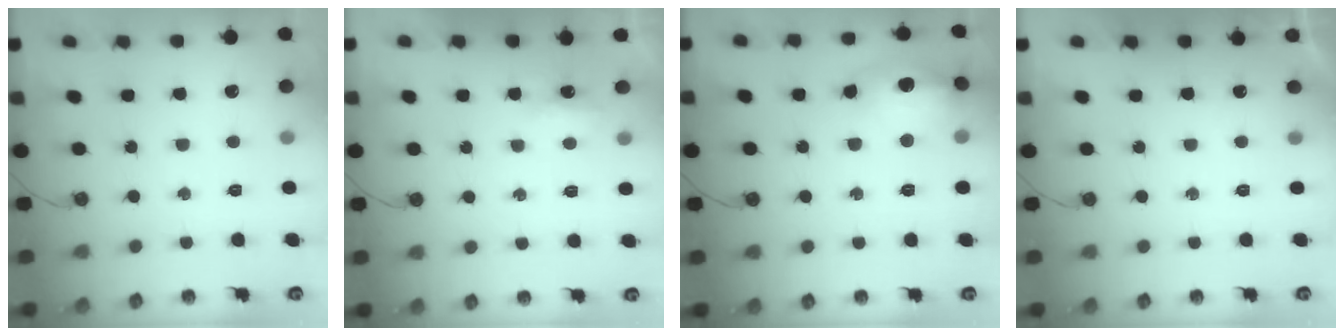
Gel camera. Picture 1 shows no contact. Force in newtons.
{"total": 3.8, "press": 3.8, "slide": 0.5}
{"total": 16.6, "press": 16.6, "slide": 1.2}
{"total": 0.0}